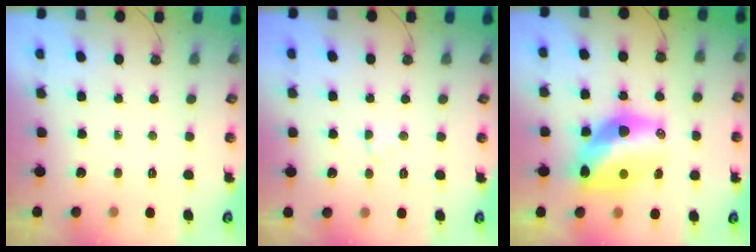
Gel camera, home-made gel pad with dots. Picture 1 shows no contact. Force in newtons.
{"total": 2.3, "press": 2.3, "slide": 0.5}
{"total": 16.2, "press": 16.1, "slide": 1.8}